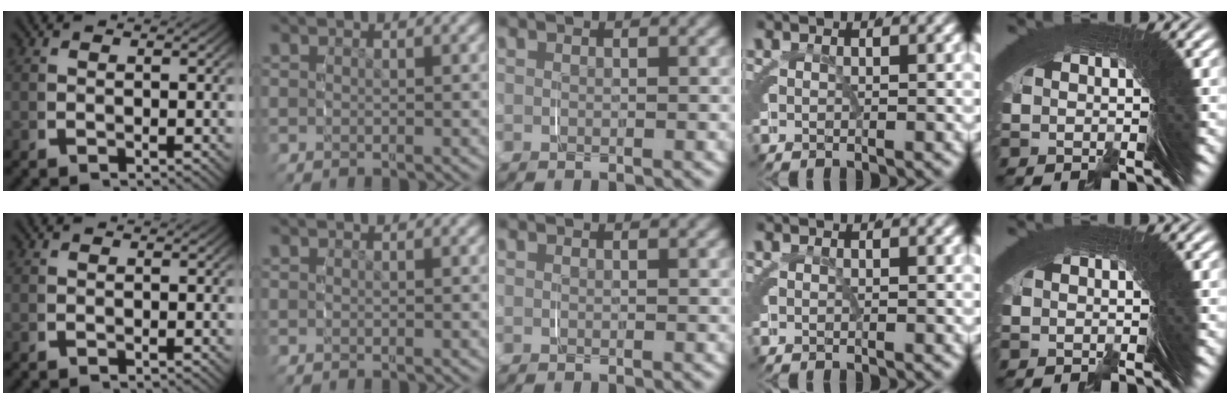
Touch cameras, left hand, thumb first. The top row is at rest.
{}